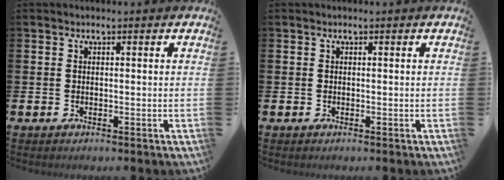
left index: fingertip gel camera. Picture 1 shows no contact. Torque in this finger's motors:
{"motor_torque": [-0.03, 0.04, 0.00, 0.00]}